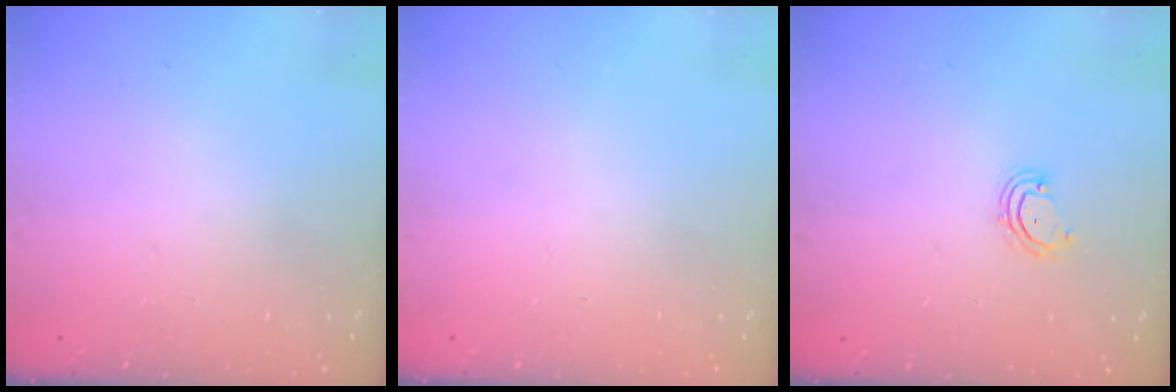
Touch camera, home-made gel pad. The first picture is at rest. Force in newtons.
{"total": 0.0}
{"total": 4.1, "press": 4.1, "slide": 0.3}